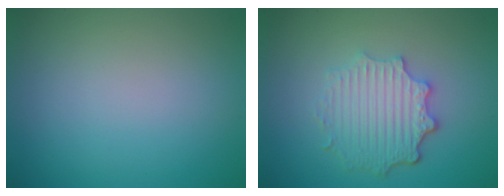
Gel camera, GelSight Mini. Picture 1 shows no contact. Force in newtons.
{"total": 4.6, "press": 3.6, "slide": 2.8}